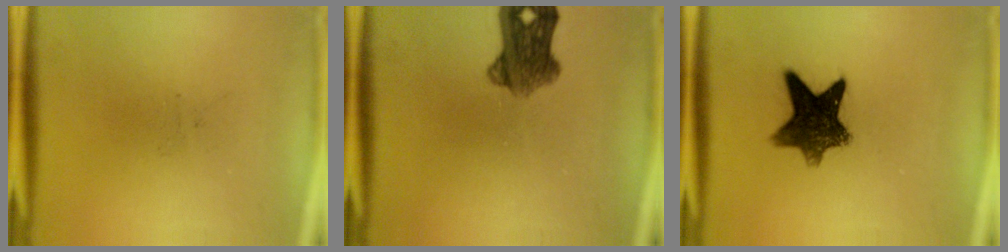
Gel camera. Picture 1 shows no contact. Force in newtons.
{"total": 6.8}
{"total": 10.2}